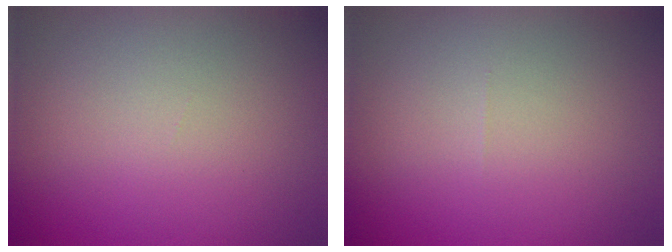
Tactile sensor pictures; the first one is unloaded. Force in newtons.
{"total": 0.0}